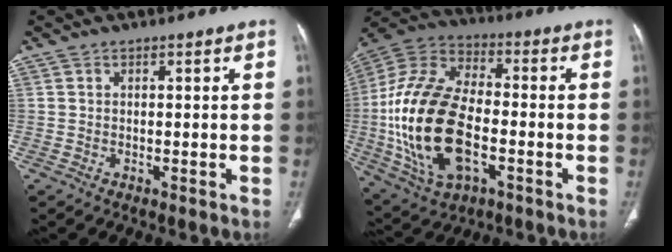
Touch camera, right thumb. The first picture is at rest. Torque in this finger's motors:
{"motor_torque": [0.79, 1.15, 2.22, -0.54, 0.79]}